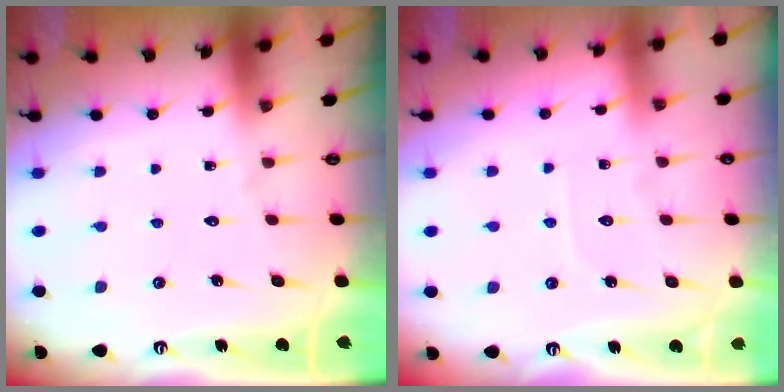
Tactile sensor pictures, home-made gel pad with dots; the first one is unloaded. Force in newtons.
{"total": 3.9, "press": 3.9, "slide": 0.4}